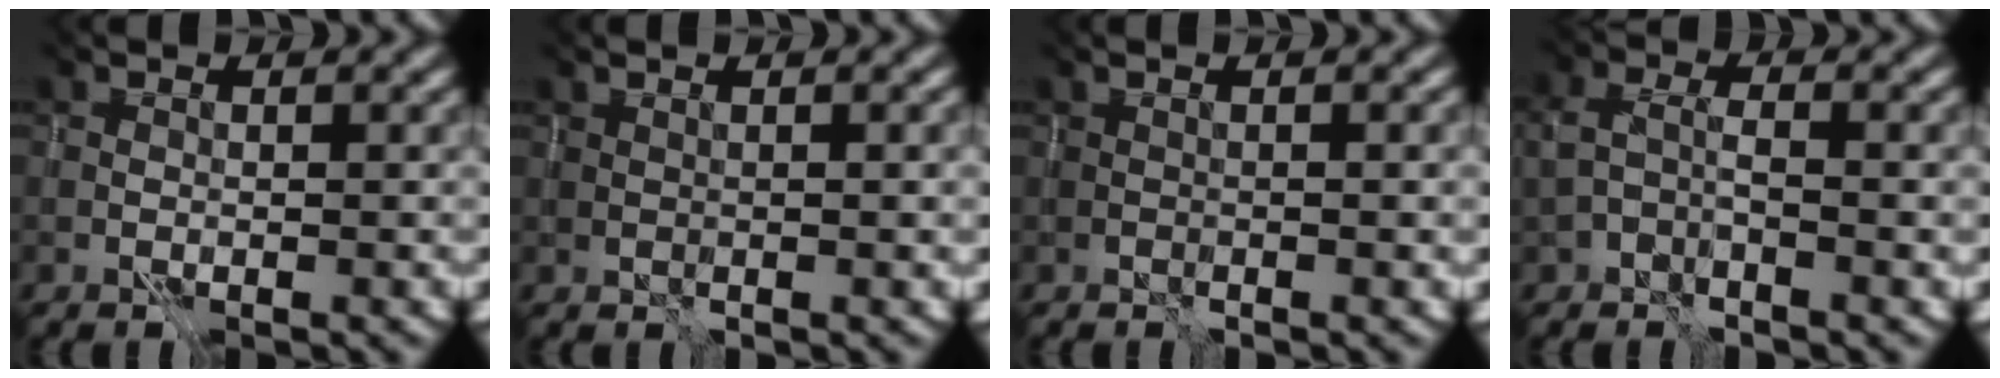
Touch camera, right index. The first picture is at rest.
{"total": 1.0, "force": [0.9, 0.2, -0.2], "torque": [-0.004, -0.004, 0.013]}
{"total": 0.0}
{"total": 1.8, "force": [-1.6, 0.2, 0.9], "torque": [-0.020, -0.001, -0.022]}